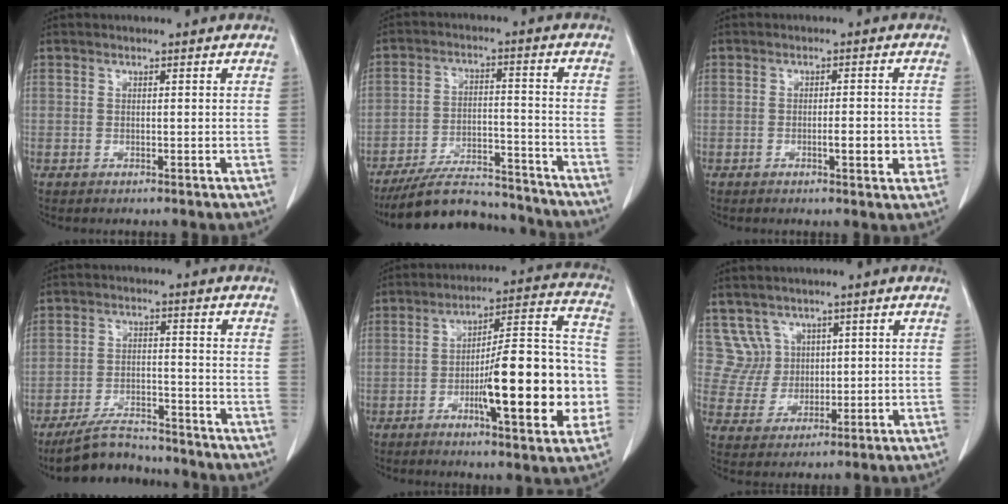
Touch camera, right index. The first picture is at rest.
{"total": 15.1, "force": [-13.9, 3.8, 4.2], "torque": [-0.063, 0.020, -0.210]}
{"total": 4.3, "force": [-1.1, 1.1, 4.0], "torque": [-0.056, 0.001, -0.013]}
{"total": 8.0, "force": [-7.4, 2.2, 2.1], "torque": [-0.038, -0.006, -0.128]}
{"total": 19.5, "force": [-4.9, 3.7, 18.5], "torque": [-0.253, 0.022, -0.069]}
{"total": 5.1, "force": [2.6, 4.4, -0.5], "torque": [0.016, 0.009, 0.057]}